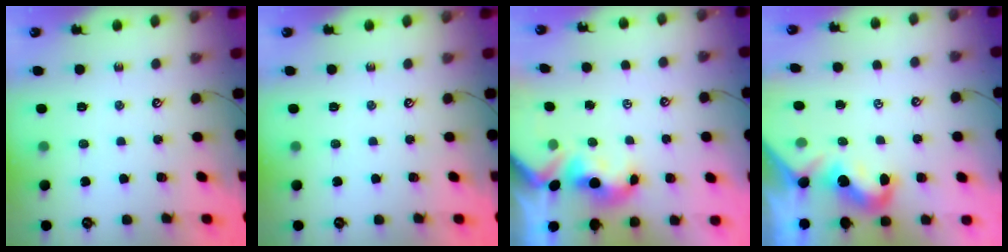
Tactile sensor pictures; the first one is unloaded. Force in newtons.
{"total": 0.0}
{"total": 1.5, "press": 1.3, "slide": 0.7}
{"total": 2.0, "press": 2.0, "slide": 0.4}